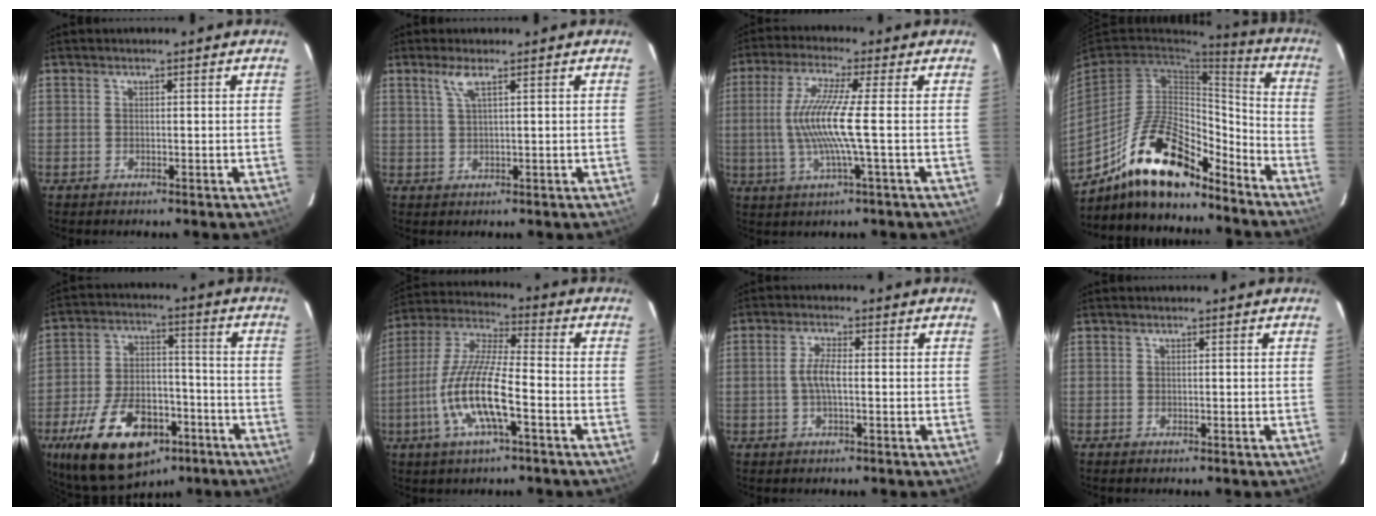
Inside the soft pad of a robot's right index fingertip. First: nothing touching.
{"total": 2.6, "force": [1.4, -0.2, 2.1], "torque": [-0.045, 0.001, 0.032]}
{"total": 10.3, "force": [-0.7, -0.9, 10.2], "torque": [-0.207, -0.004, -0.012]}
{"total": 18.8, "force": [-13.6, 6.9, 10.9], "torque": [-0.216, 0.014, -0.236]}
{"total": 21.1, "force": [-11.9, 11.5, 13.2], "torque": [-0.265, -0.002, -0.178]}
{"total": 14.0, "force": [-4.9, 2.7, 12.8], "torque": [-0.266, -0.007, -0.099]}
{"total": 3.5, "force": [-0.4, 0.8, 3.4], "torque": [-0.069, 0.005, -0.007]}
{"total": 0.0}